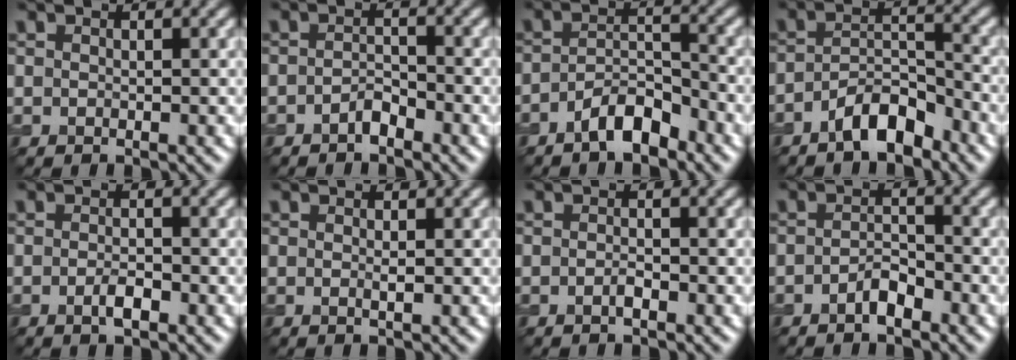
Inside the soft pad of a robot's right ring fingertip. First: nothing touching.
{"total": 1.4, "force": [-1.1, 0.5, 0.7], "torque": [-0.014, 0.006, -0.022]}
{"total": 3.8, "force": [-2.6, 1.4, 2.4], "torque": [-0.043, 0.010, -0.050]}
{"total": 4.3, "force": [-3.0, 1.6, 2.6], "torque": [-0.044, 0.009, -0.056]}
{"total": 1.6, "force": [-0.7, 0.4, 1.4], "torque": [-0.028, -0.002, -0.015]}
{"total": 0.6, "force": [0.0, 0.0, 0.6], "torque": [-0.013, 0.000, 0.000]}
{"total": 0.9, "force": [-0.5, 0.2, 0.7], "torque": [-0.016, 0.001, -0.009]}
{"total": 1.9, "force": [-1.3, 0.7, 1.2], "torque": [-0.023, 0.006, -0.025]}